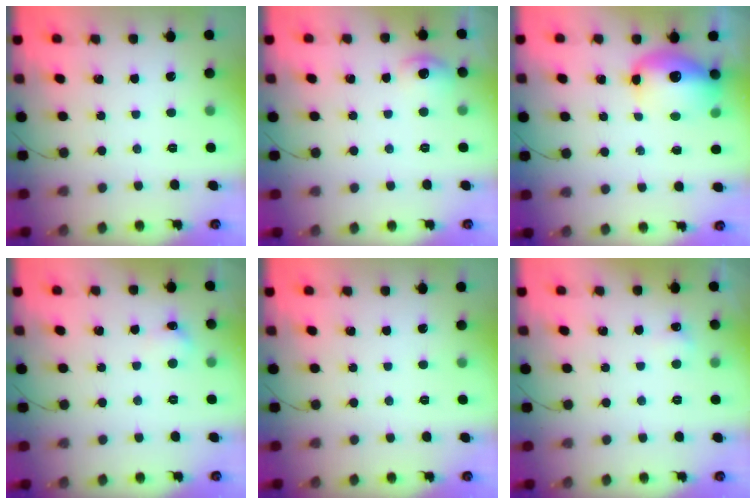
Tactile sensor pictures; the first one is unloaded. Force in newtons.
{"total": 6.3, "press": 6.1, "slide": 1.7}
{"total": 12.6, "press": 12.3, "slide": 3.0}
{"total": 5.7, "press": 5.4, "slide": 1.8}
{"total": 0.0}
{"total": 3.3, "press": 3.0, "slide": 1.2}